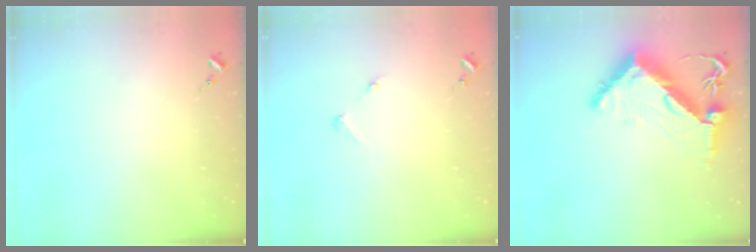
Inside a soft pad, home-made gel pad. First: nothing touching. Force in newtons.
{"total": 2.7, "press": 2.7, "slide": 0.3}
{"total": 12.1, "press": 12.0, "slide": 1.7}